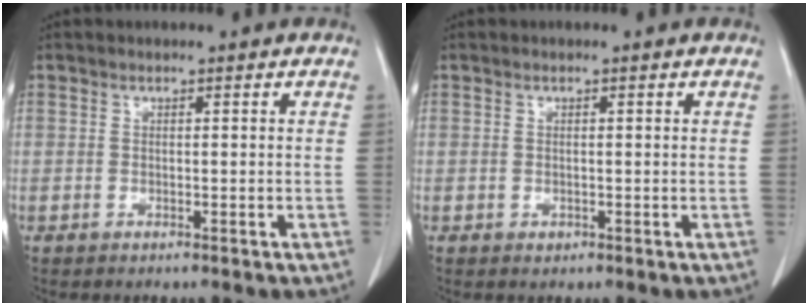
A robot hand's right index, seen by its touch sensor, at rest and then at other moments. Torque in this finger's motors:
{"motor_torque": [-0.03, 0.00, 0.01, 0.00]}